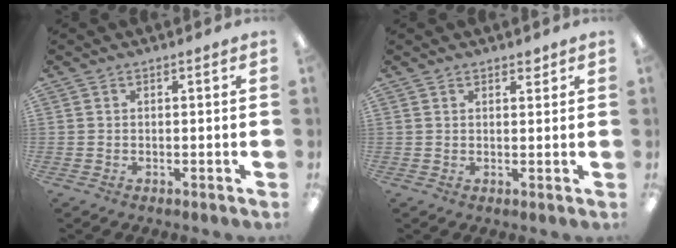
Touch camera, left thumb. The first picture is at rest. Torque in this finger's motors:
{"motor_torque": [-0.08, 0.02, -0.30, 0.17, -0.01]}